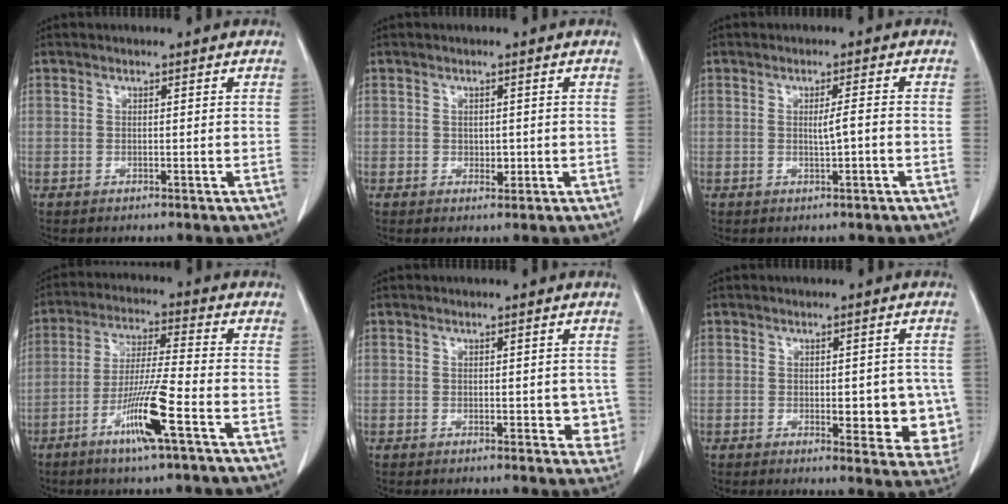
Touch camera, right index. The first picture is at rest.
{"total": 1.4, "force": [-0.2, 1.0, 0.9], "torque": [-0.011, 0.000, 0.000]}
{"total": 2.3, "force": [-0.4, 0.0, 2.3], "torque": [-0.039, 0.000, -0.005]}
{"total": 10.2, "force": [-4.8, -0.4, 9.0], "torque": [-0.173, -0.013, -0.095]}
{"total": 4.2, "force": [-0.4, 2.3, 3.5], "torque": [-0.019, -0.001, -0.004]}
{"total": 9.9, "force": [-1.5, 4.2, 8.8], "torque": [-0.093, -0.004, -0.010]}